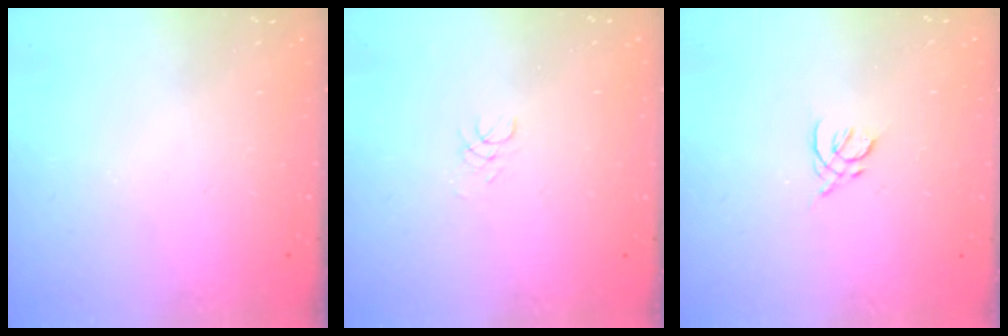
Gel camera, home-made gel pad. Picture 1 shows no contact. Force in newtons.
{"total": 1.7, "press": 1.7, "slide": 0.2}
{"total": 2.0, "press": 1.9, "slide": 0.6}